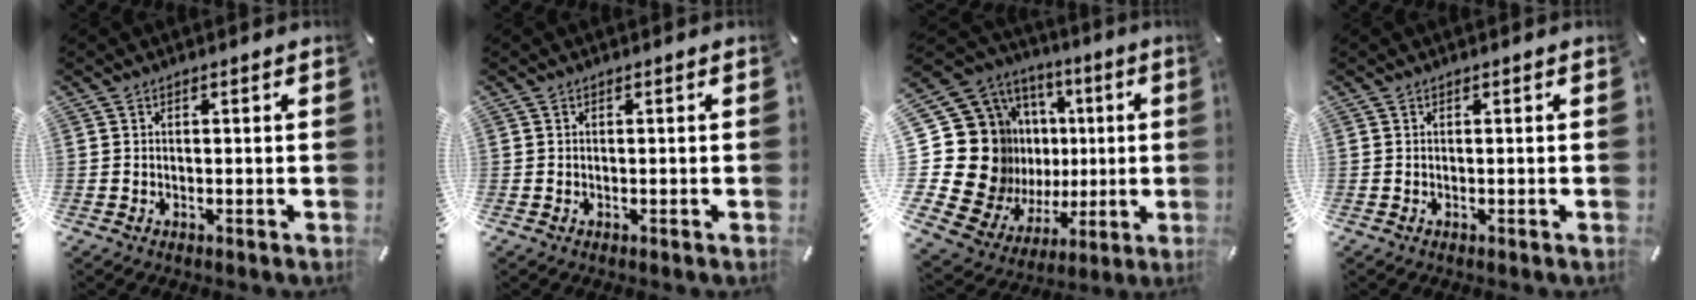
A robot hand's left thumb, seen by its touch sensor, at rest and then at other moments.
{"total": 0.0}
{"total": 29.3, "force": [1.5, 22.8, 18.3], "torque": [-0.348, -0.054, 0.091]}
{"total": 0.0}